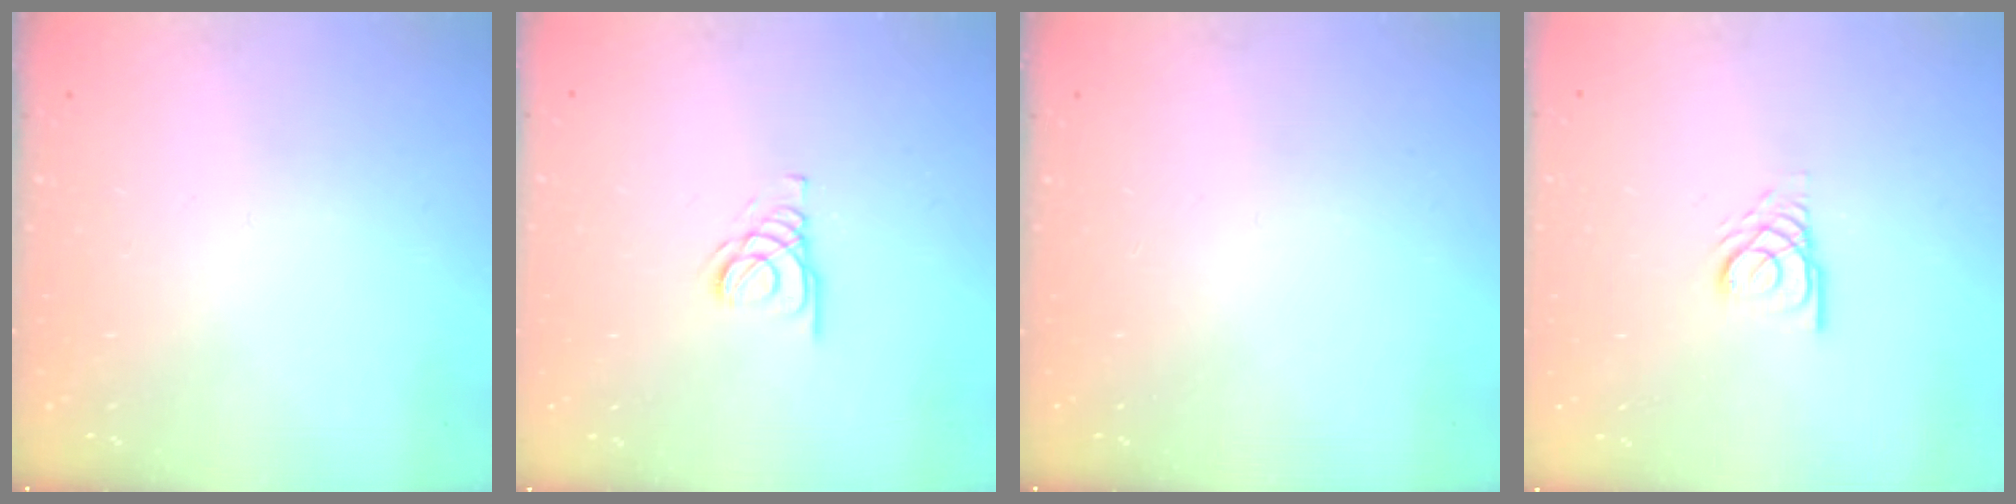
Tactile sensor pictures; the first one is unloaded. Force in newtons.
{"total": 2.1, "press": 2.1, "slide": 0.2}
{"total": 0.0}
{"total": 3.0, "press": 2.9, "slide": 0.3}